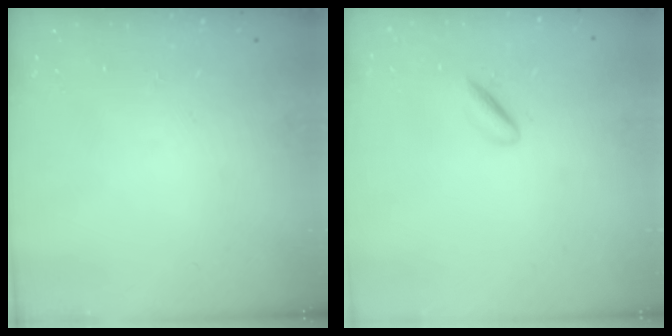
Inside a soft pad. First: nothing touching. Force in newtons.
{"total": 2.0, "press": 1.9, "slide": 0.6}